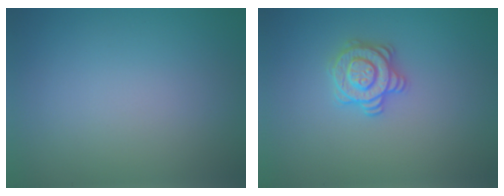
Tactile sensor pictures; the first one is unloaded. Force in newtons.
{"total": 2.8, "press": 2.7, "slide": 0.7}